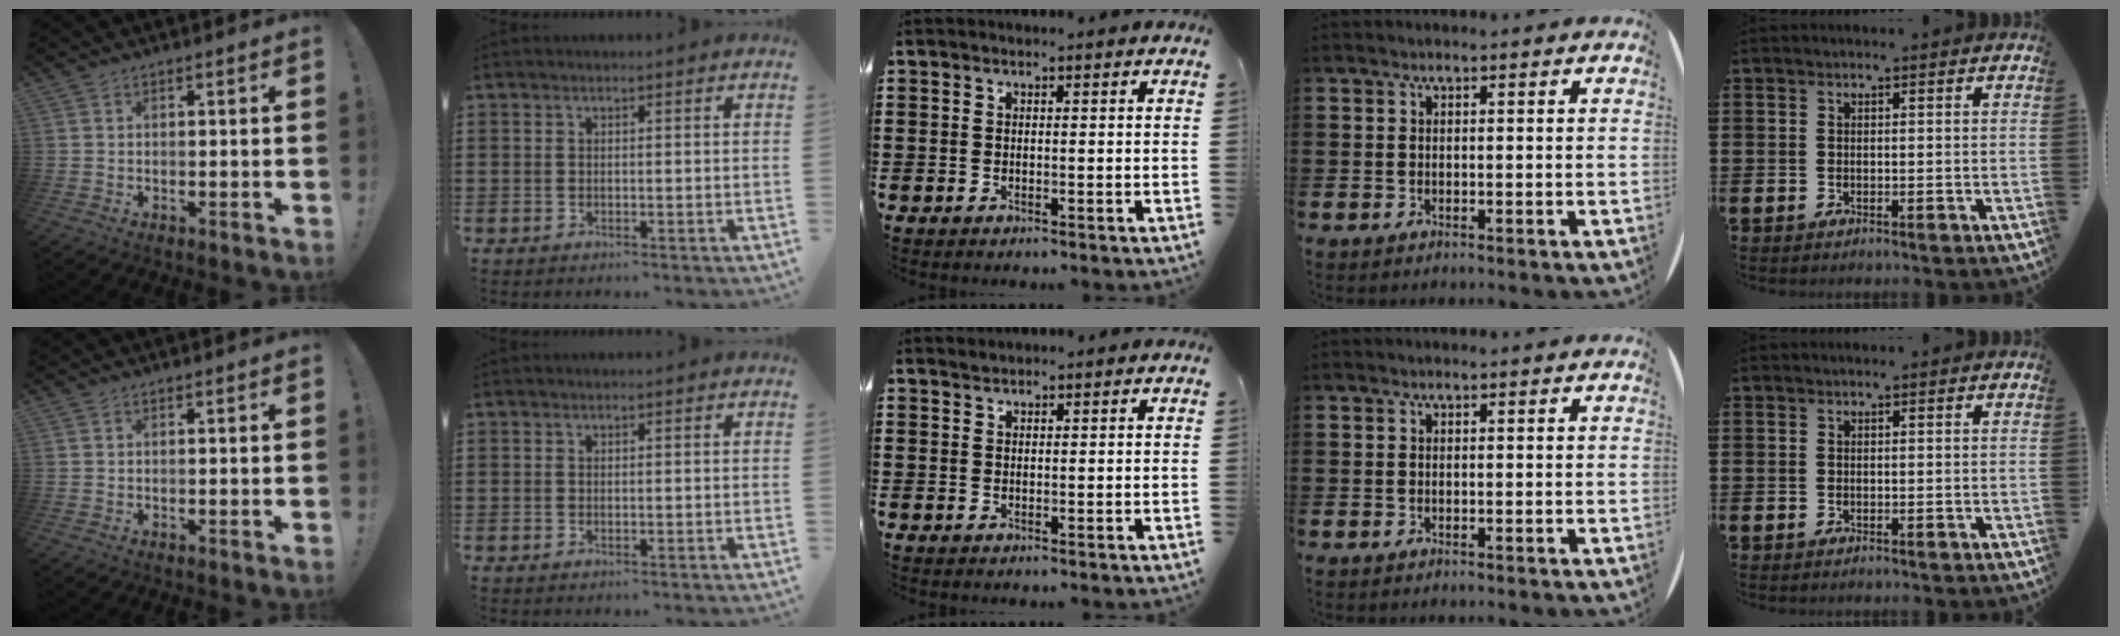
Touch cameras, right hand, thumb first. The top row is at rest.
{"middle": {"total": 0.8, "force": [0.7, 0.1, -0.1], "torque": [0.000, -0.002, 0.015]}}